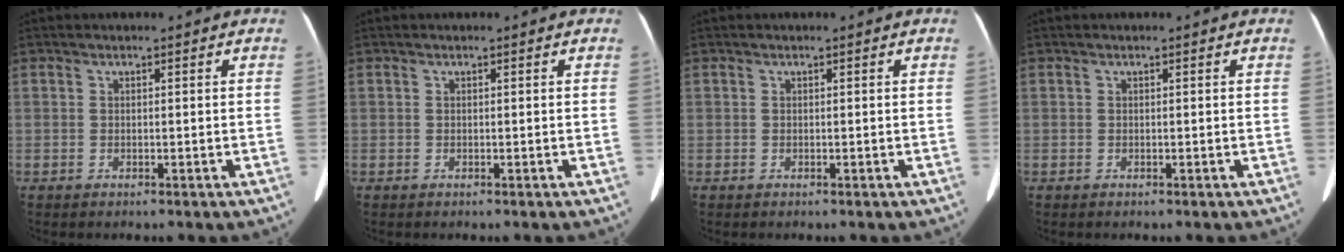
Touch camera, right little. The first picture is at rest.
{"total": 0.0}
{"total": 0.0}
{"total": 0.0}